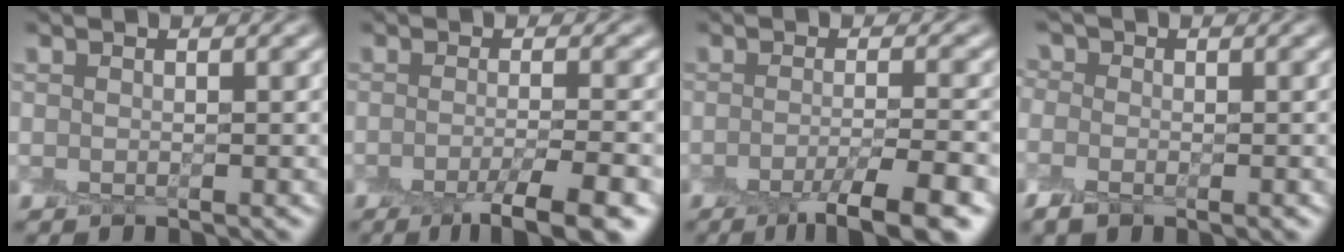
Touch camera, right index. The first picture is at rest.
{"total": 5.2, "force": [-2.9, 0.8, 4.3], "torque": [-0.054, -0.004, -0.044]}
{"total": 5.8, "force": [-3.4, 0.9, 4.7], "torque": [-0.059, -0.003, -0.052]}
{"total": 3.7, "force": [-0.8, 2.8, 2.3], "torque": [-0.037, 0.003, -0.018]}